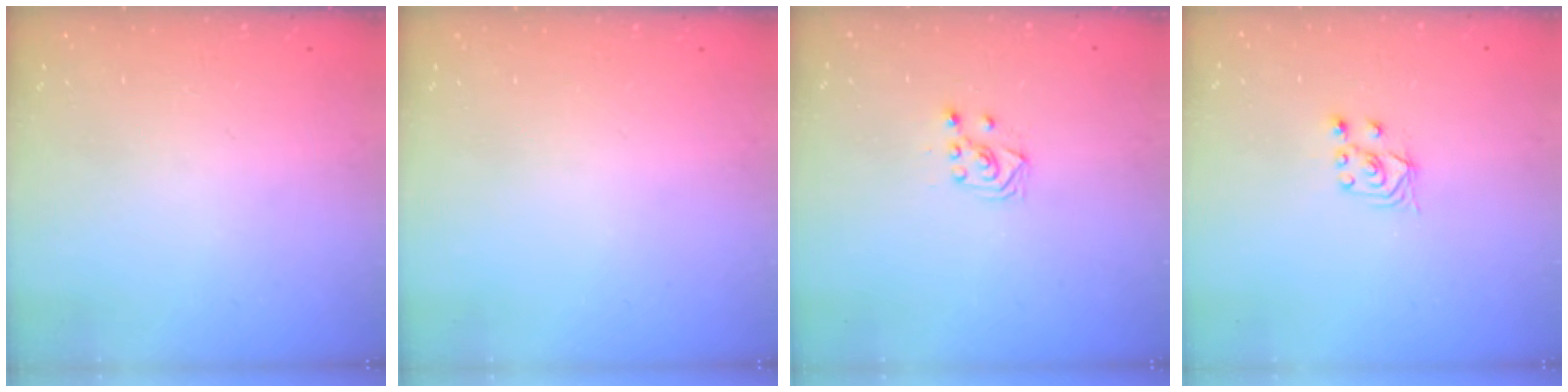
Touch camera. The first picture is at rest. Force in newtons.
{"total": 0.0}
{"total": 3.1, "press": 3.1, "slide": 0.8}
{"total": 3.0, "press": 2.8, "slide": 0.9}